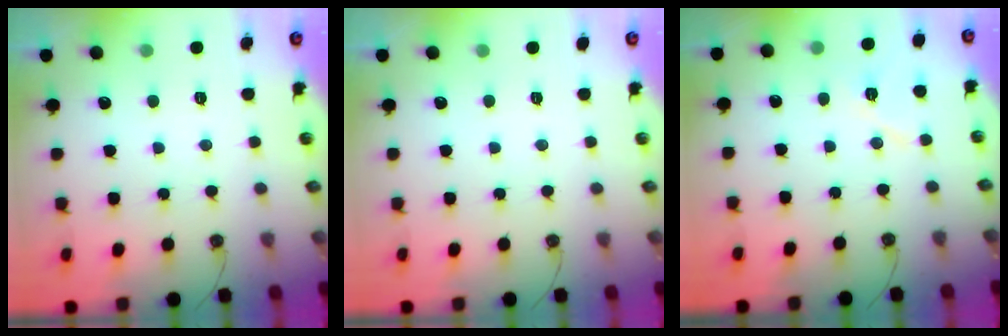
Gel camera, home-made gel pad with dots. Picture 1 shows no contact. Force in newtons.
{"total": 0.0}
{"total": 11.3, "press": 4.6, "slide": 10.3}